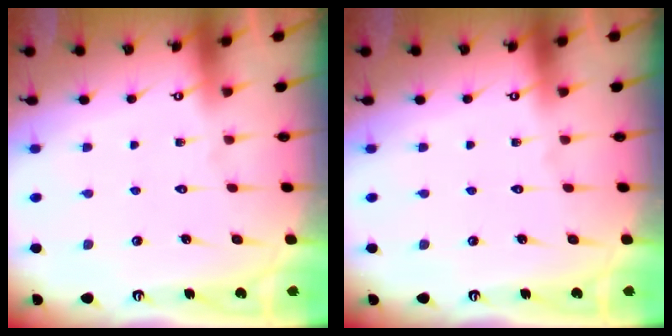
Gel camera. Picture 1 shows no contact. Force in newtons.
{"total": 0.0}